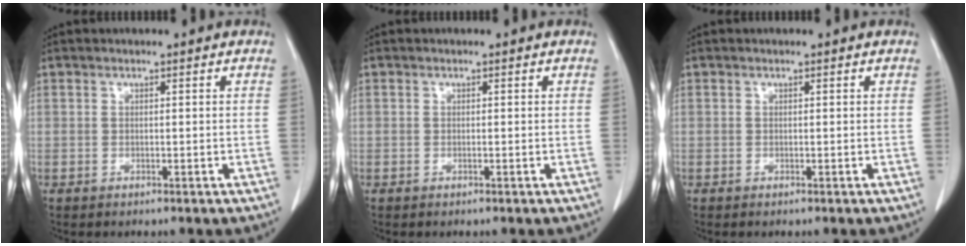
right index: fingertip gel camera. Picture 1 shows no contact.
{"total": 0.0}
{"total": 0.0}